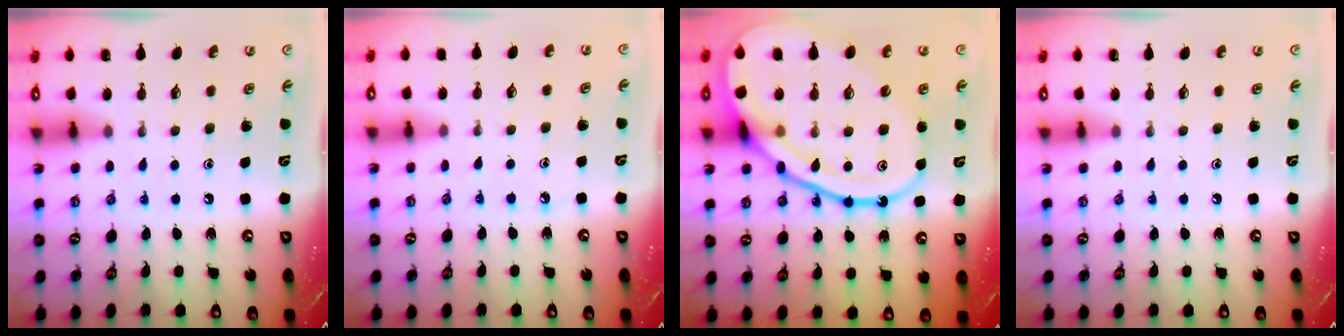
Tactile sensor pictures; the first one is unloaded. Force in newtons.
{"total": 3.9, "press": 3.8, "slide": 0.5}
{"total": 22.4, "press": 22.3, "slide": 1.9}
{"total": 0.0}